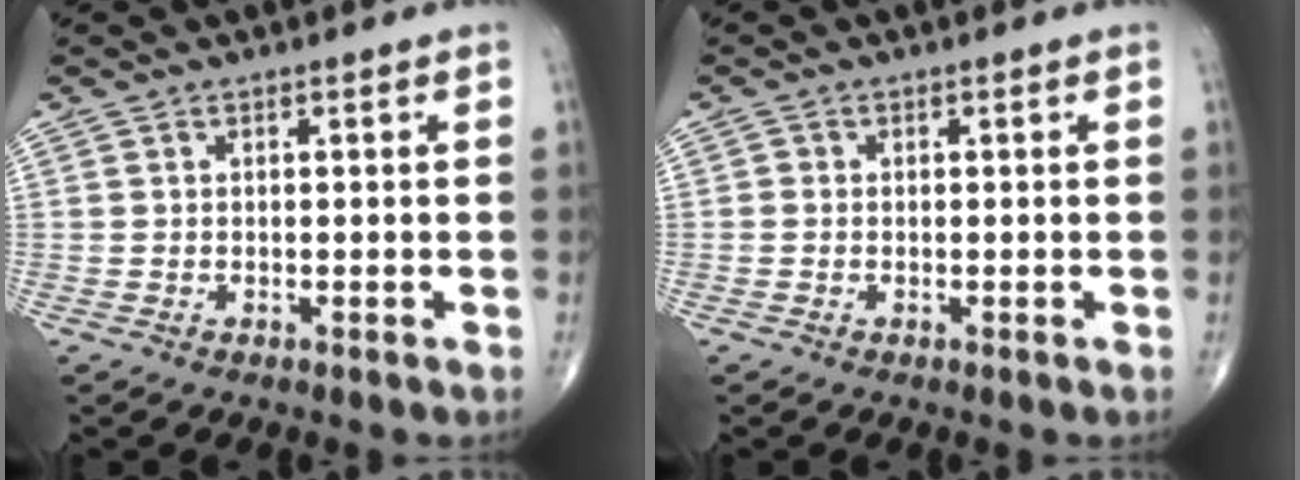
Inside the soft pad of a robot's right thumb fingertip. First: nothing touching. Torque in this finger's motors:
{"motor_torque": [-0.33, -0.10, -0.08, -0.21, 0.06]}